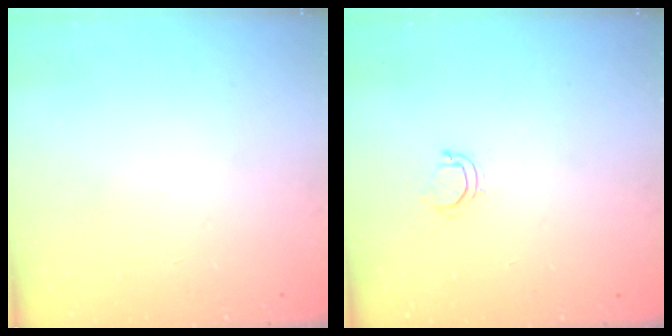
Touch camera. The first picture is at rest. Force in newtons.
{"total": 4.6, "press": 4.6, "slide": 0.4}